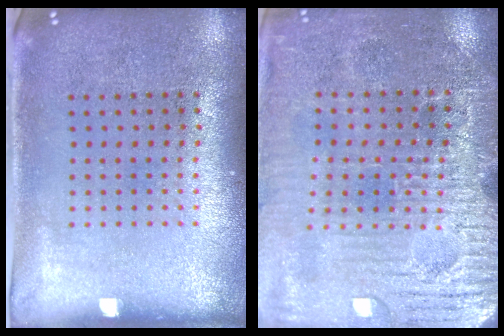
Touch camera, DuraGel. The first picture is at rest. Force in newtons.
{"total": 3.6, "press": 3.5, "slide": 0.4}